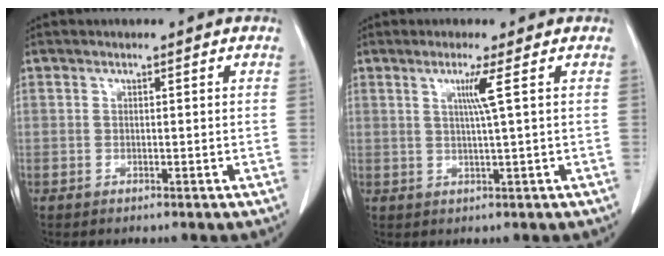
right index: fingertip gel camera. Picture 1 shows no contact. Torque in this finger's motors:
{"motor_torque": [0.41, 0.12, 0.05, 0.06]}